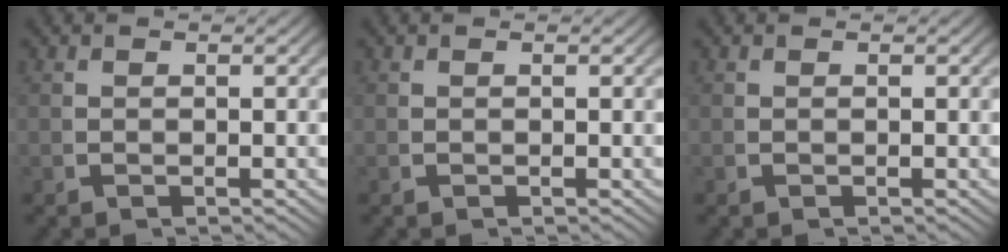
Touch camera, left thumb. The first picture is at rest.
{"total": 0.0}
{"total": 0.0}